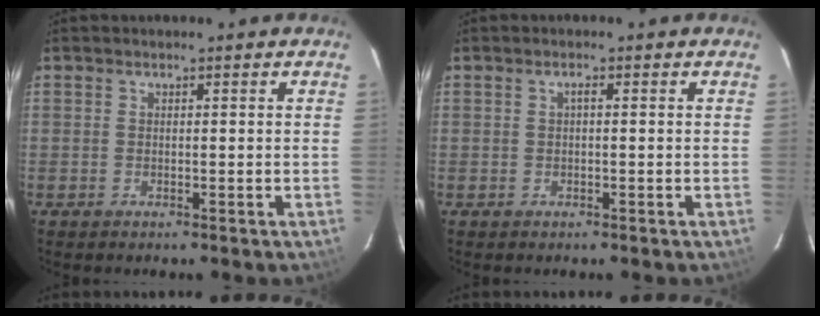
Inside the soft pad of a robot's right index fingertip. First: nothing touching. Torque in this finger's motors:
{"motor_torque": [0.17, -0.05, 0.18, 0.04]}